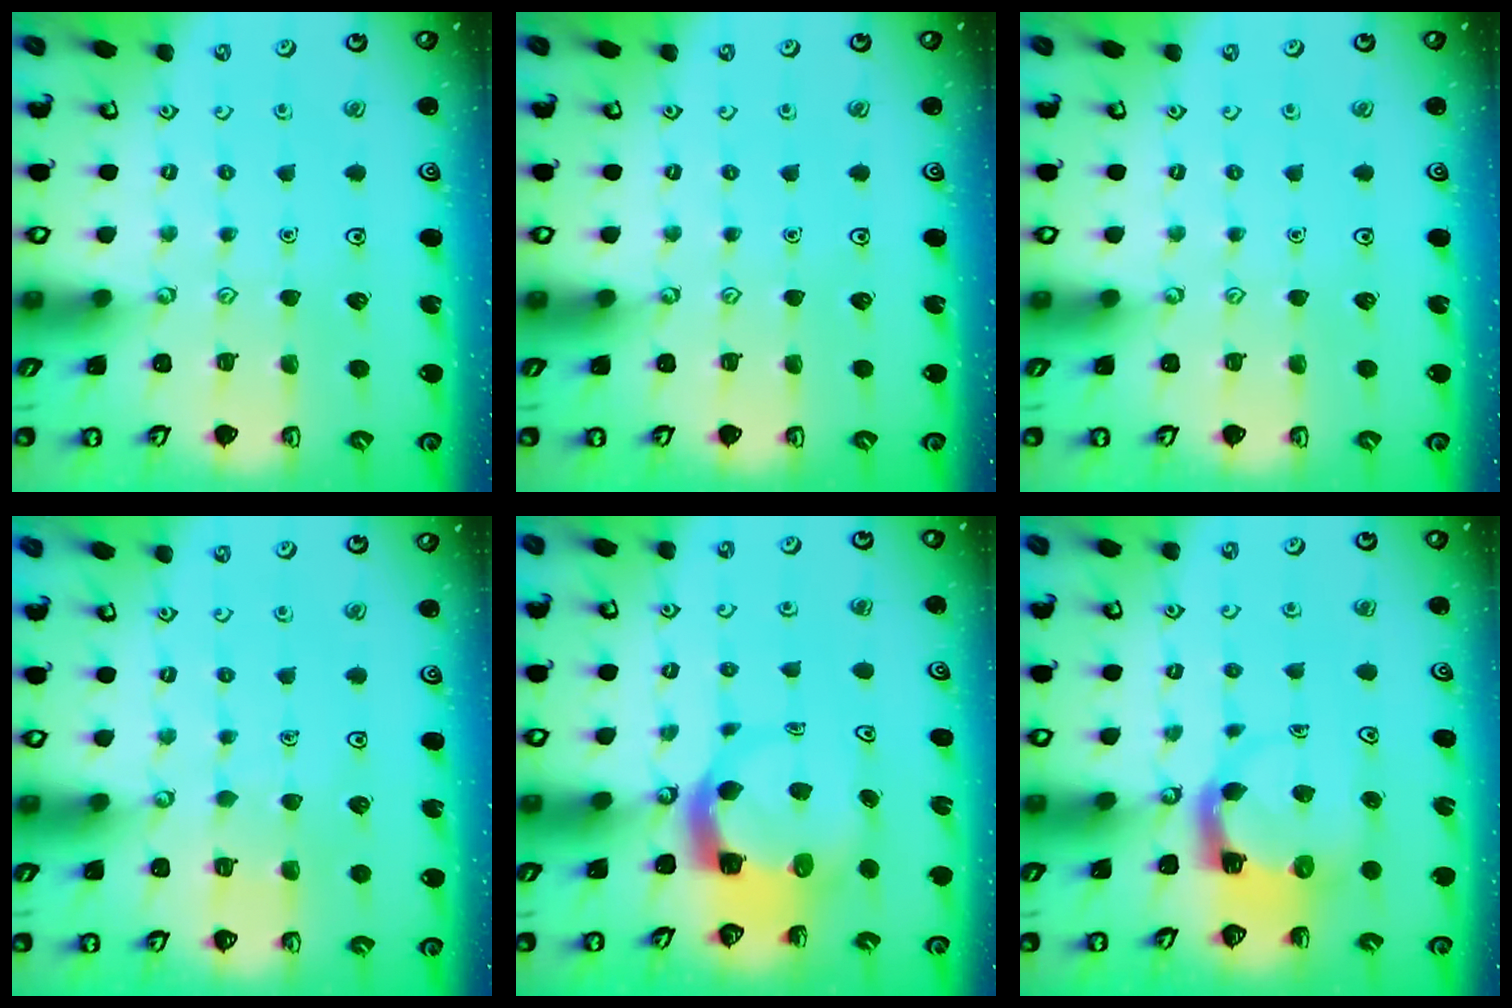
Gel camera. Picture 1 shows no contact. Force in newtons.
{"total": 0.0}
{"total": 0.0}
{"total": 3.3, "press": 3.3, "slide": 0.3}
{"total": 5.0, "press": 4.9, "slide": 0.8}
{"total": 4.0, "press": 4.0, "slide": 0.2}